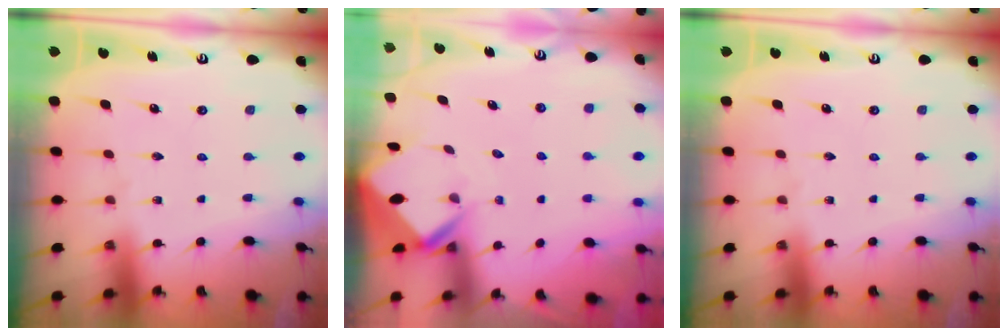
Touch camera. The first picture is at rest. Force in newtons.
{"total": 5.0, "press": 5.0, "slide": 0.3}
{"total": 0.0}